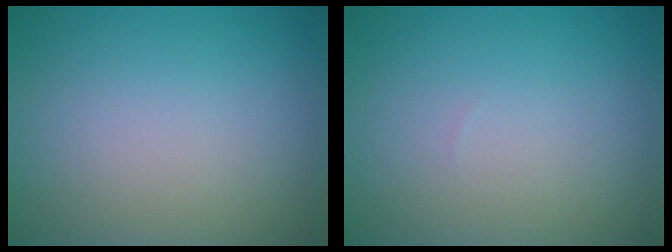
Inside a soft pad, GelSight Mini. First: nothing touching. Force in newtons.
{"total": 0.0}